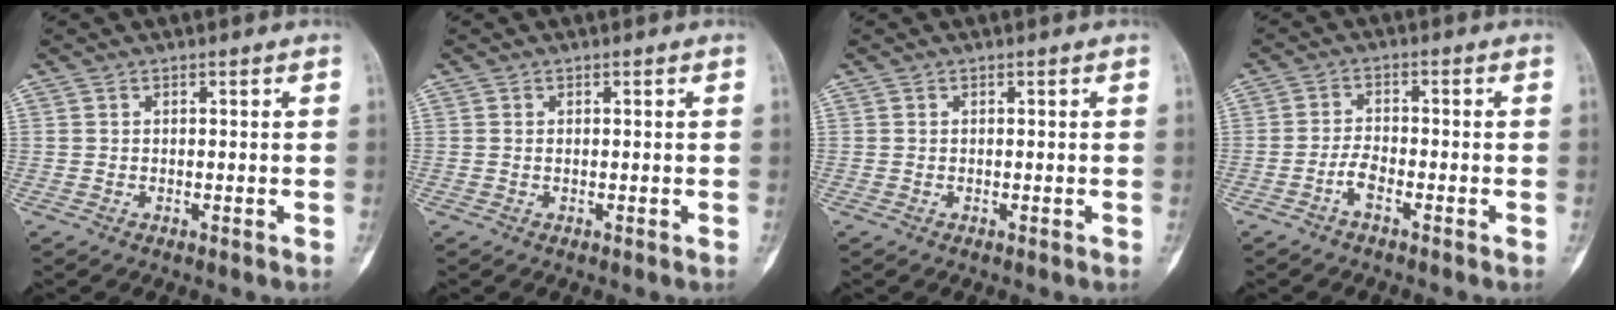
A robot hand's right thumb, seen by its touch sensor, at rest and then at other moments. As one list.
[{"total": 0.0}, {"total": 0.0}, {"total": 3.1, "force": [-1.9, 1.1, 2.2], "torque": [-0.042, 0.015, -0.040]}]